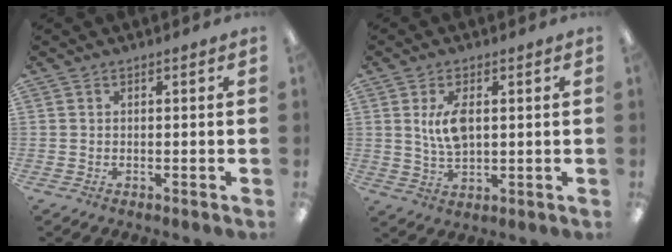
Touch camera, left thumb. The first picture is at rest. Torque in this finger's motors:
{"motor_torque": [-0.02, 0.49, -0.17, 0.06, 0.07]}